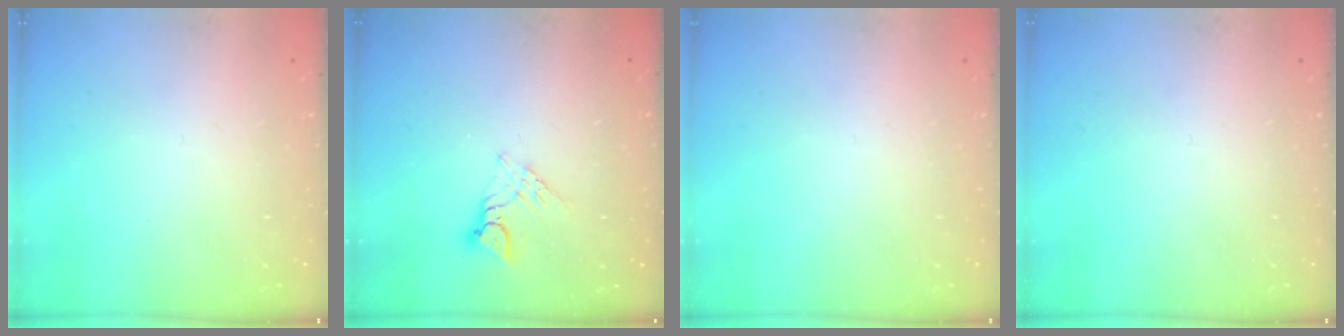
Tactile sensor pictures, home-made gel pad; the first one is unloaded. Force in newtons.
{"total": 7.7, "press": 7.7, "slide": 0.5}
{"total": 0.0}
{"total": 0.0}